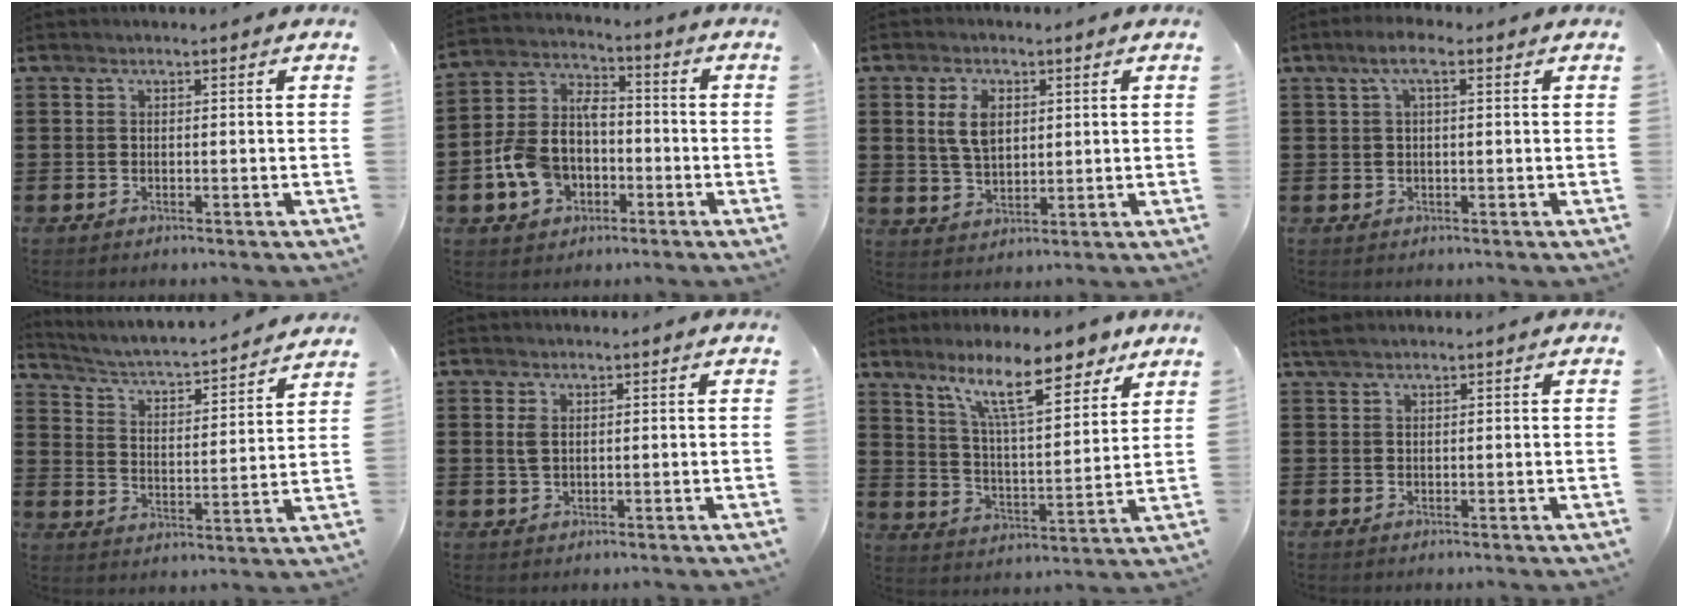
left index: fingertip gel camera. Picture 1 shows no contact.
{"total": 8.9, "force": [-2.5, 6.6, 5.3], "torque": [-0.150, 0.006, -0.055]}
{"total": 5.6, "force": [1.7, 3.2, 4.2], "torque": [-0.084, 0.006, 0.028]}
{"total": 3.4, "force": [1.0, 0.9, 3.1], "torque": [-0.062, 0.008, 0.015]}
{"total": 3.3, "force": [3.1, -0.1, 1.0], "torque": [-0.039, -0.034, 0.041]}
{"total": 2.0, "force": [0.4, 1.2, 1.6], "torque": [-0.037, 0.006, 0.007]}
{"total": 13.7, "force": [9.4, 3.5, 9.4], "torque": [-0.178, -0.032, 0.158]}
{"total": 1.3, "force": [1.0, 0.3, 0.8], "torque": [-0.018, 0.002, 0.018]}